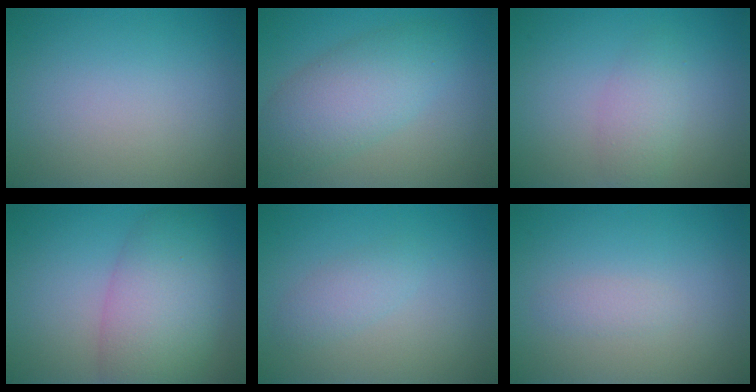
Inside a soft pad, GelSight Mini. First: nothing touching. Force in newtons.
{"total": 5.3, "press": 5.3, "slide": 0.2}
{"total": 2.2, "press": 2.2, "slide": 0.1}
{"total": 7.4, "press": 7.4, "slide": 0.2}
{"total": 1.6, "press": 1.6, "slide": 0.1}
{"total": 0.8, "press": 0.8, "slide": 0.0}